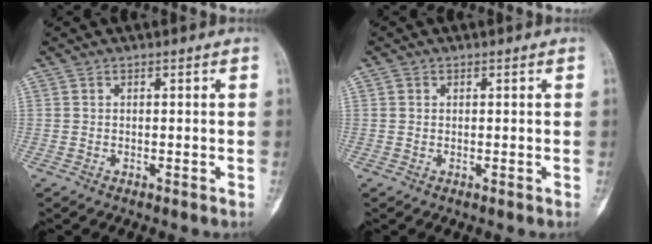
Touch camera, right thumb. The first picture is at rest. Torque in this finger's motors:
{"motor_torque": [-0.32, 0.69, -0.02, 0.02, 0.04]}